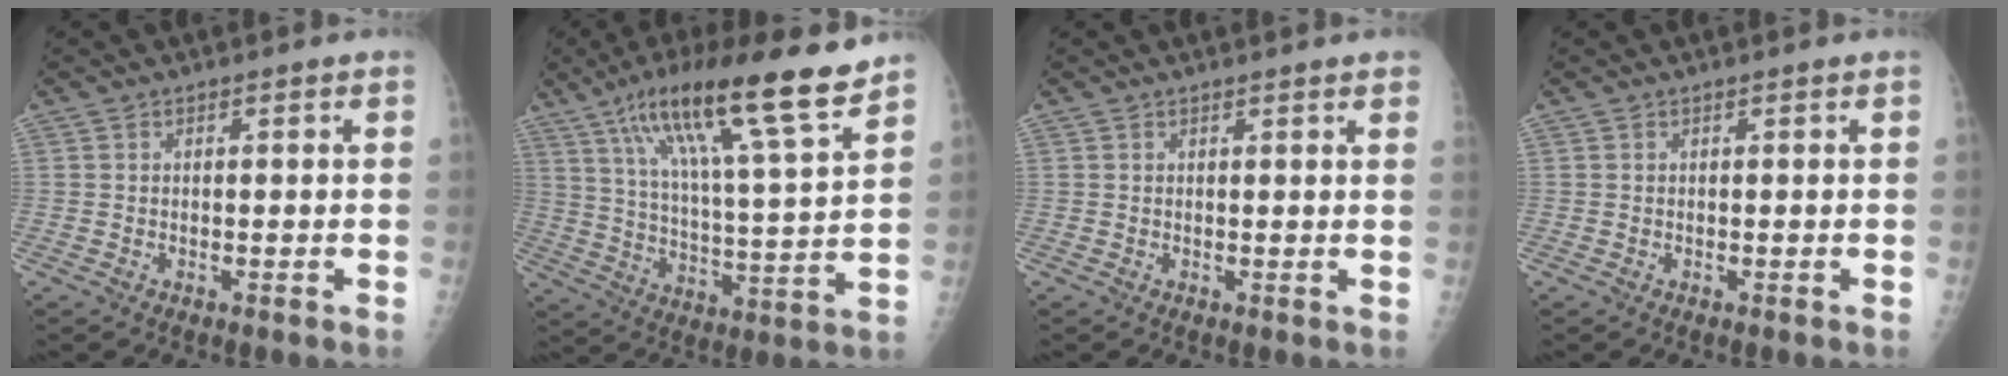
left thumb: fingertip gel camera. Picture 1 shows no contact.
{"total": 20.3, "force": [13.6, 2.2, 14.9], "torque": [-0.235, -0.047, 0.228]}
{"total": 3.3, "force": [2.7, 0.2, 1.9], "torque": [-0.020, -0.002, 0.022]}
{"total": 0.0}